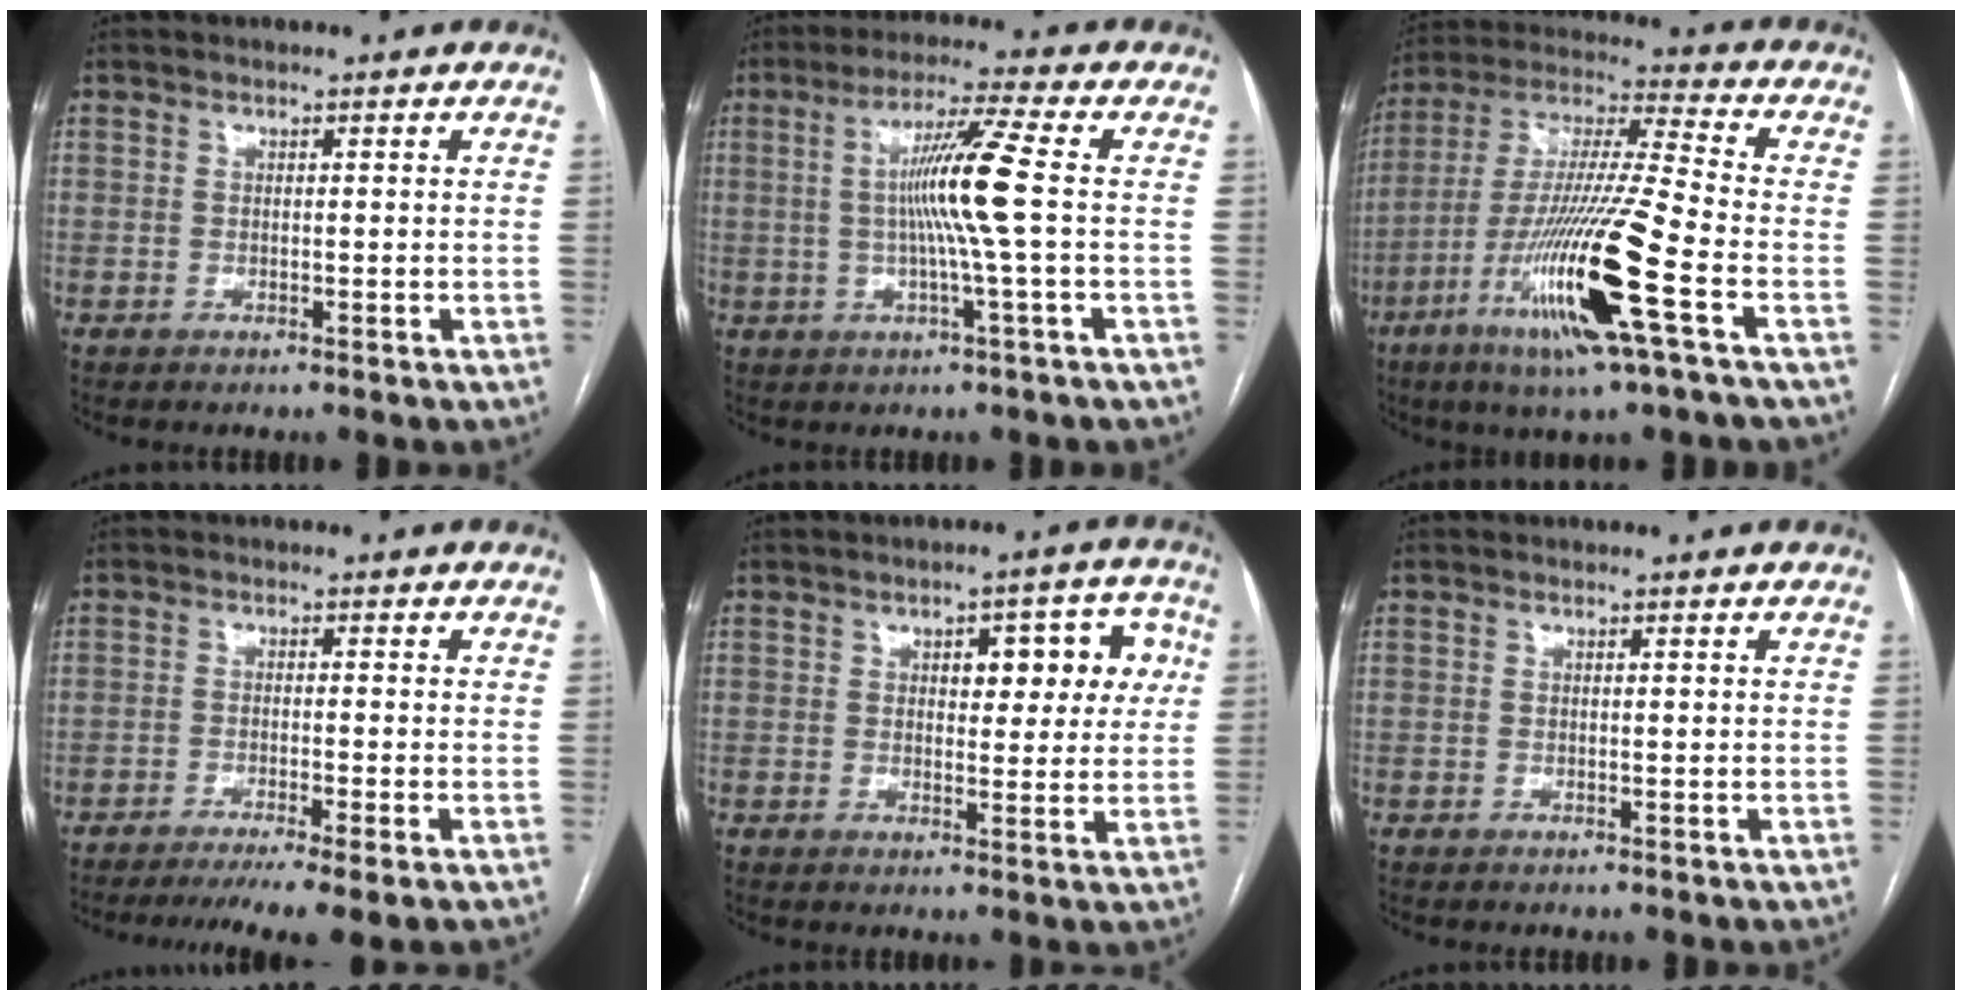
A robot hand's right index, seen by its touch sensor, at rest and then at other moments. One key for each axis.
{"total": 9.2, "fx": 0.2, "fy": -1.6, "fz": 9.0, "tx": -0.169, "ty": 0.003, "tz": 0.005}
{"total": 19.8, "fx": -7.6, "fy": 0.1, "fz": 18.2, "tx": -0.379, "ty": -0.029, "tz": -0.145}
{"total": 8.5, "fx": -6.5, "fy": -0.5, "fz": 5.4, "tx": -0.073, "ty": -0.015, "tz": -0.099}
{"total": 8.2, "fx": 2.3, "fy": 3.7, "fz": 6.9, "tx": -0.072, "ty": 0.025, "tz": 0.029}
{"total": 0.0}